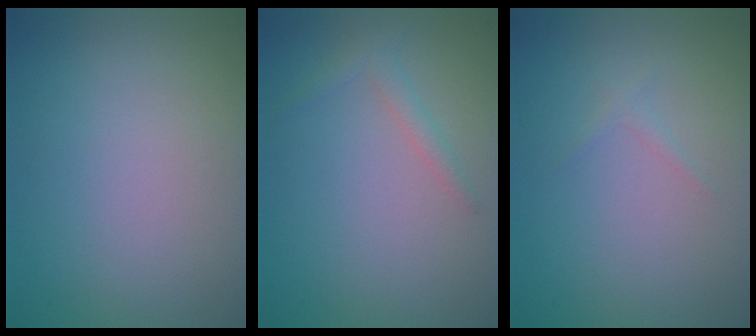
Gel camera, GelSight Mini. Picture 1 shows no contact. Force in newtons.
{"total": 1.3, "press": 1.3, "slide": 0.0}
{"total": 0.7, "press": 0.7, "slide": 0.0}